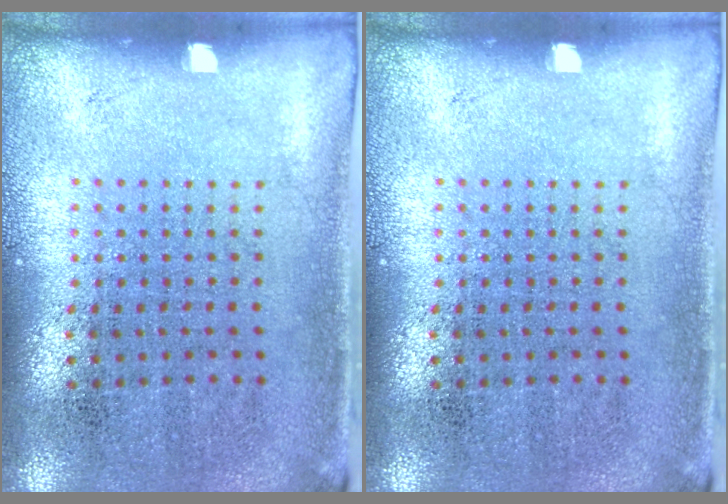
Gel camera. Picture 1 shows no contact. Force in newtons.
{"total": 0.0}